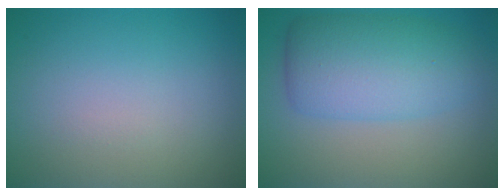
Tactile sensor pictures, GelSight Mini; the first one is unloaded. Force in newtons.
{"total": 6.6, "press": 6.6, "slide": 0.2}